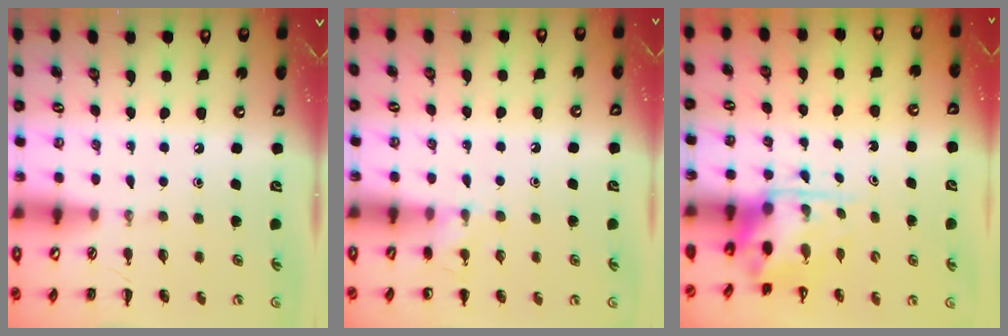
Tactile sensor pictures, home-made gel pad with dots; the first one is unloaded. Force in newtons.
{"total": 5.0, "press": 4.8, "slide": 1.4}
{"total": 3.2, "press": 3.2, "slide": 0.5}